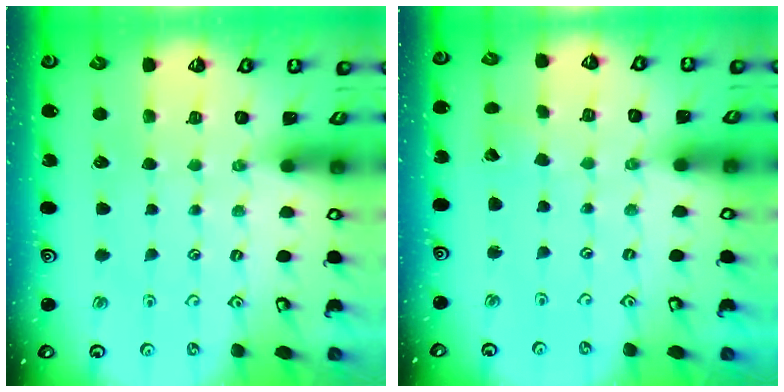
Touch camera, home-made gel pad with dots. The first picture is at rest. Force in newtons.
{"total": 2.6, "press": 2.6, "slide": 0.3}